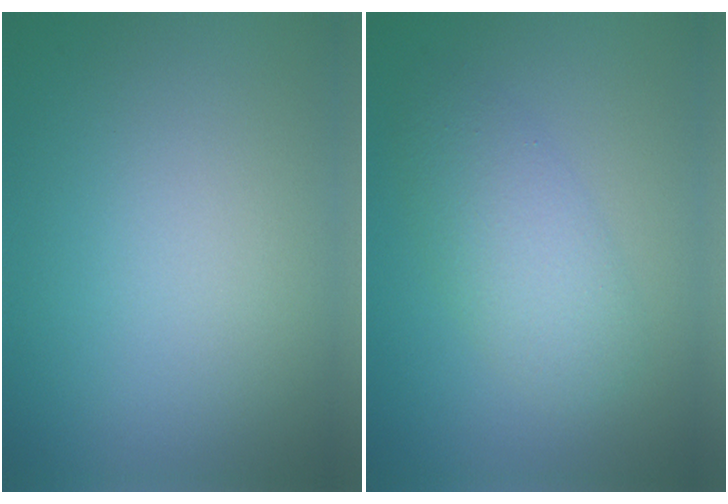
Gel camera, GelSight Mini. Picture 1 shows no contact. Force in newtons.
{"total": 3.7, "press": 3.7, "slide": 0.1}